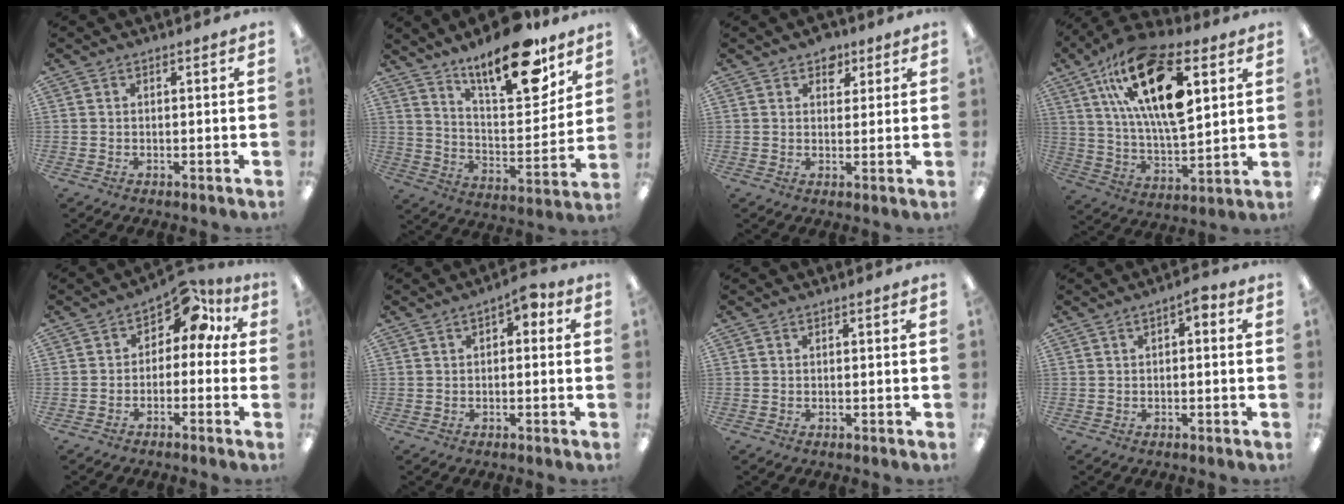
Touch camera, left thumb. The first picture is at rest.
{"total": 19.8, "force": [15.2, 5.9, 11.1], "torque": [-0.166, -0.104, 0.251]}
{"total": 4.4, "force": [2.8, 3.0, 1.4], "torque": [-0.006, -0.008, 0.045]}
{"total": 23.5, "force": [10.4, 10.1, 18.4], "torque": [-0.340, -0.036, 0.168]}
{"total": 8.2, "force": [3.4, 5.0, 5.5], "torque": [-0.079, -0.014, 0.056]}
{"total": 3.3, "force": [0.3, 1.9, 2.6], "torque": [-0.042, 0.008, 0.002]}
{"total": 0.0}
{"total": 2.5, "force": [0.0, 1.2, 2.2], "torque": [-0.034, 0.006, -0.003]}